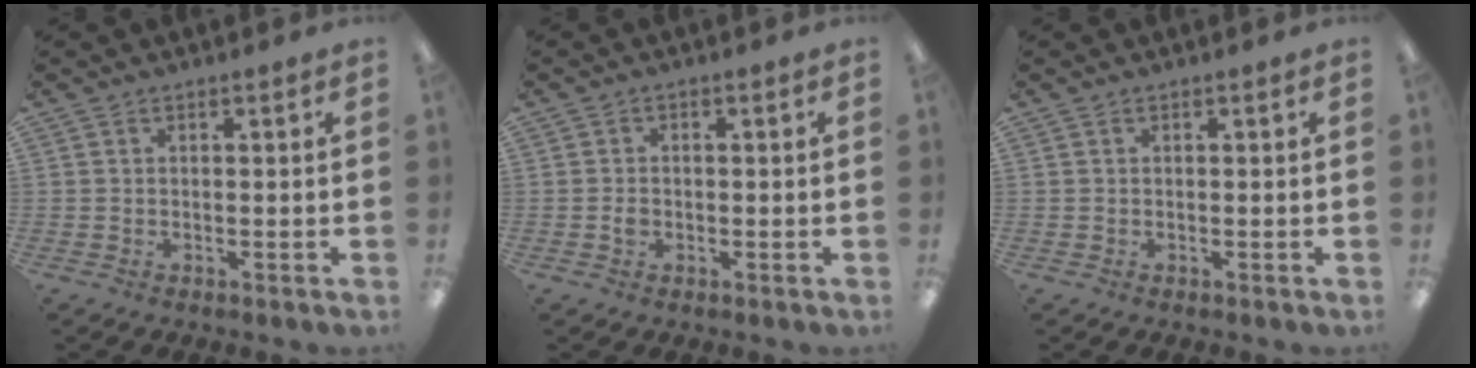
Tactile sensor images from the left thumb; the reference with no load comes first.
{"total": 1.5, "force": [-0.4, 1.3, 0.7], "torque": [-0.012, 0.004, -0.009]}
{"total": 0.0}